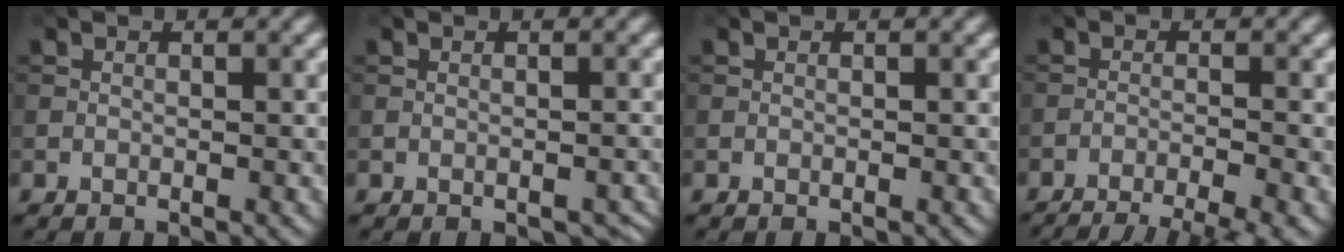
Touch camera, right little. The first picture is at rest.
{"total": 1.1, "force": [-0.6, 0.6, 0.6], "torque": [-0.011, -0.010, -0.003]}
{"total": 0.0}
{"total": 8.9, "force": [-7.5, 1.9, 4.4], "torque": [-0.056, -0.015, -0.099]}